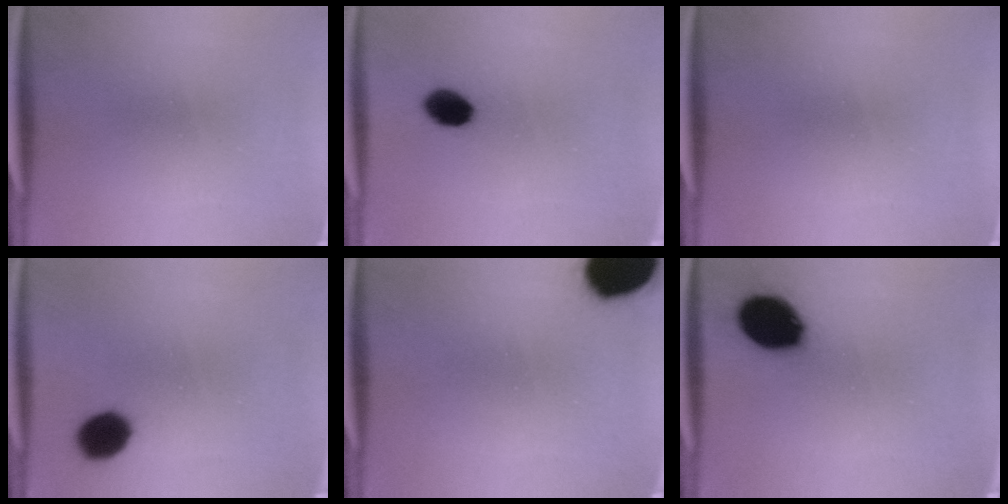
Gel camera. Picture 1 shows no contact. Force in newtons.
{"total": 6.2}
{"total": 0.0}
{"total": 7.6}
{"total": 18.6}
{"total": 14.7}